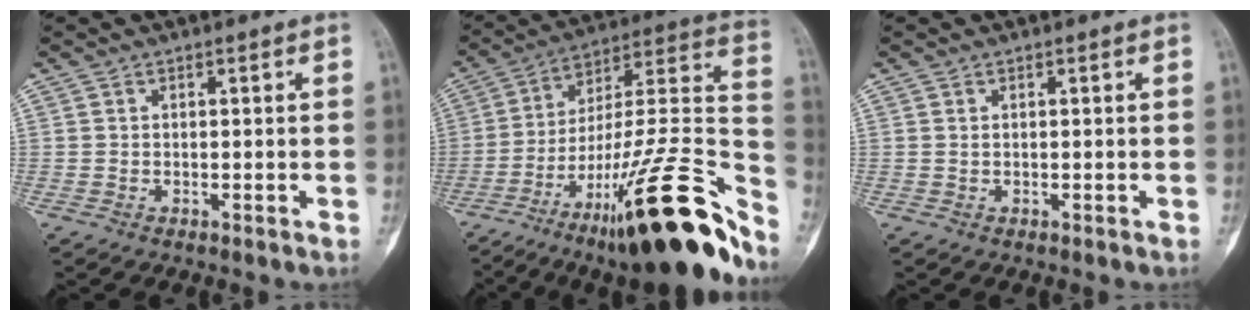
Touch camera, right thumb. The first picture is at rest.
{"total": 31.7, "force": [-18.4, 6.6, 24.9], "torque": [-0.295, 0.091, -0.284]}
{"total": 0.0}